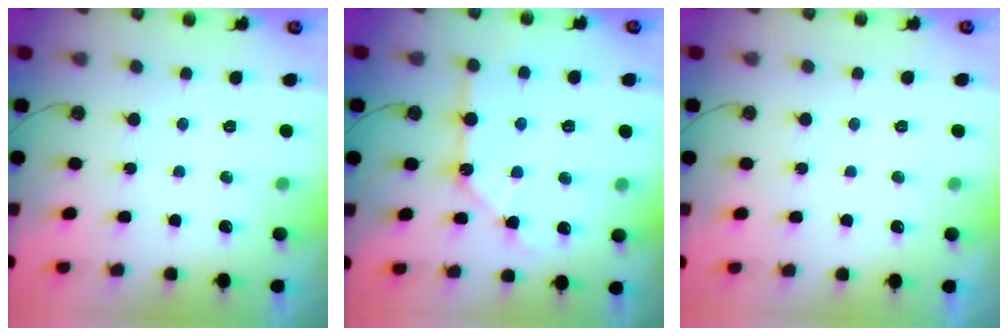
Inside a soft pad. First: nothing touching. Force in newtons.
{"total": 10.8, "press": 10.7, "slide": 1.3}
{"total": 0.0}